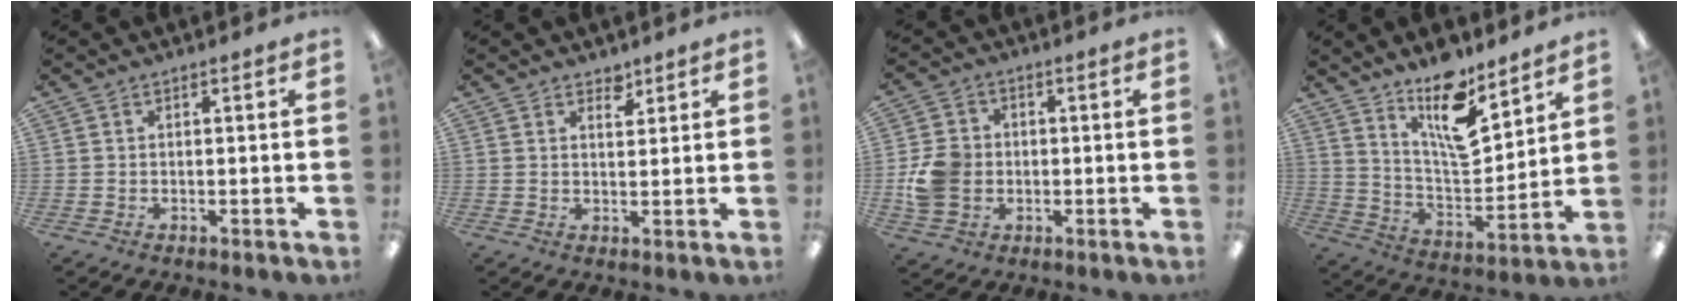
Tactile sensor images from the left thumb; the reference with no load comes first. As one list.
[{"total": 2.9, "force": [2.4, 1.3, 0.9], "torque": [0.003, -0.015, 0.039]}, {"total": 8.3, "force": [-0.9, 7.1, 4.3], "torque": [-0.083, 0.013, -0.014]}, {"total": 15.5, "force": [11.2, 5.2, 9.3], "torque": [-0.145, -0.079, 0.189]}]